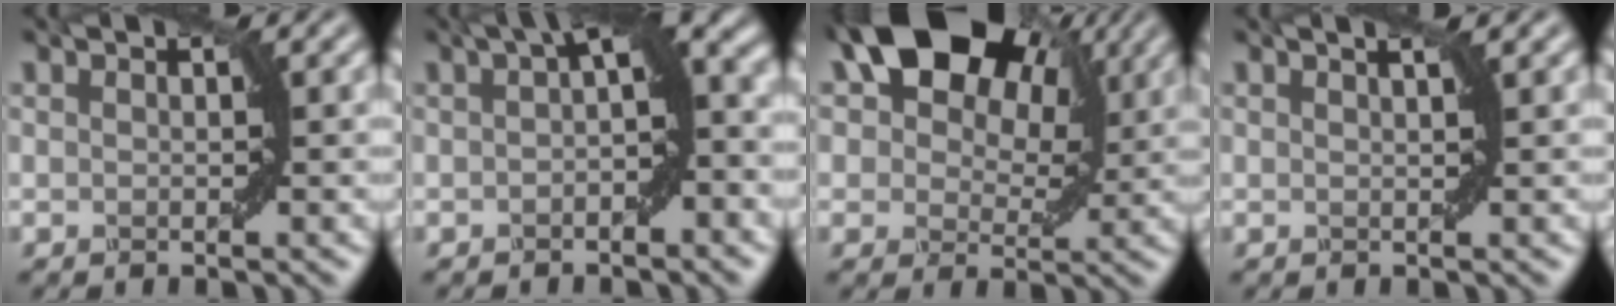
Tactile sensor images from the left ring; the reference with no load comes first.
{"total": 5.8, "force": [0.9, 1.8, 5.4], "torque": [-0.062, 0.022, 0.009]}
{"total": 12.7, "force": [5.8, 7.8, 8.1], "torque": [-0.115, 0.027, 0.091]}
{"total": 1.5, "force": [0.9, 0.5, 1.1], "torque": [0.006, -0.001, -0.002]}